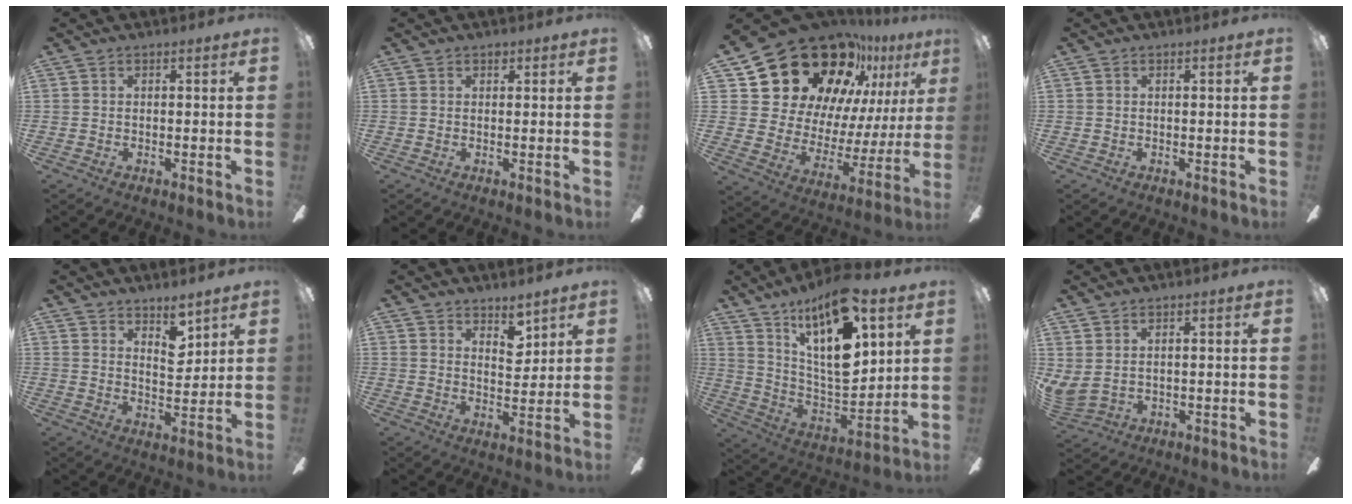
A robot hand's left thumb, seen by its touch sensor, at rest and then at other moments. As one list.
[{"total": 1.2, "force": [0.9, 0.7, 0.3], "torque": [0.008, -0.007, 0.015]}, {"total": 28.2, "force": [20.5, 15.1, 12.3], "torque": [-0.207, -0.142, 0.389]}, {"total": 0.0}, {"total": 7.1, "force": [5.3, 3.1, 3.6], "torque": [-0.046, -0.034, 0.093]}, {"total": 5.9, "force": [4.7, 2.6, 2.4], "torque": [-0.021, -0.031, 0.082]}, {"total": 21.6, "force": [11.4, 7.8, 16.5], "torque": [-0.314, -0.077, 0.186]}, {"total": 3.3, "force": [2.2, 1.8, 1.7], "torque": [-0.052, -0.017, 0.041]}]